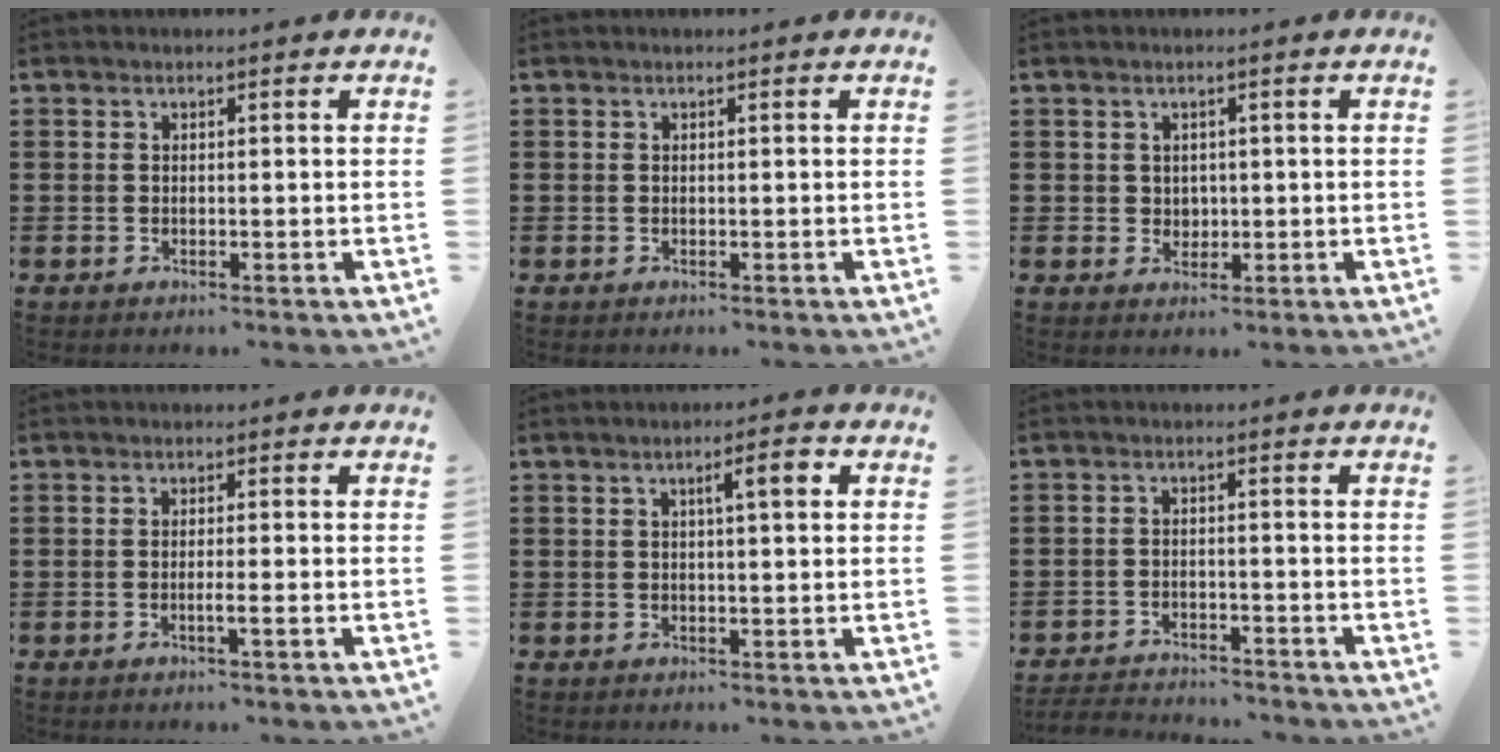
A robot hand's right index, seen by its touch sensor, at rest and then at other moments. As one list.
[{"total": 0.0}, {"total": 1.8, "force": [0.6, 1.7, 0.3], "torque": [-0.006, 0.006, 0.009]}, {"total": 1.9, "force": [-0.7, -0.1, 1.7], "torque": [-0.028, -0.003, -0.015]}, {"total": 3.5, "force": [1.1, 0.6, 3.3], "torque": [-0.049, 0.003, 0.010]}, {"total": 3.0, "force": [-3.0, 0.3, 0.1], "torque": [-0.015, -0.004, -0.066]}]